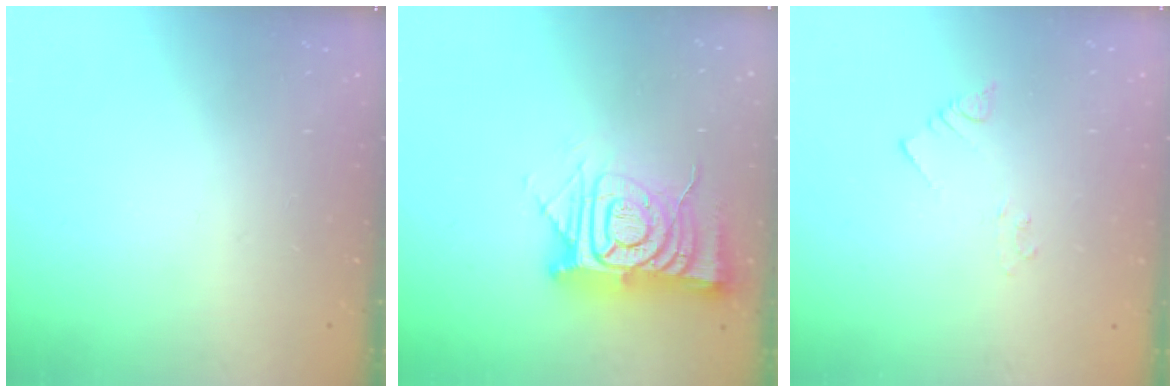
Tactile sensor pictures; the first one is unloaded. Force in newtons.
{"total": 15.8, "press": 15.7, "slide": 1.4}
{"total": 2.1, "press": 2.1, "slide": 0.3}